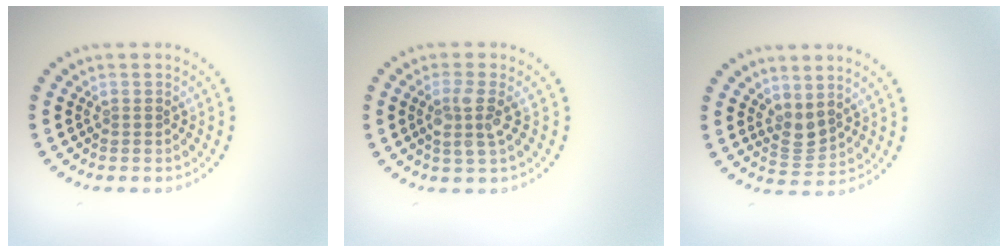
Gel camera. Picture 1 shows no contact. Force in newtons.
{"total": 2.5, "press": 2.2, "slide": 1.2}
{"total": 2.0, "press": 1.6, "slide": 1.2}